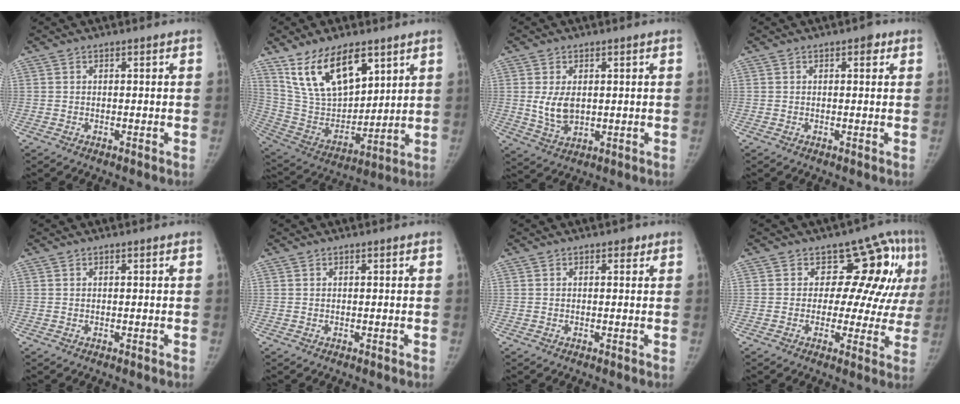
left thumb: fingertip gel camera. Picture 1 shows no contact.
{"total": 17.9, "force": [10.7, 8.9, 11.4], "torque": [-0.162, -0.048, 0.218]}
{"total": 5.9, "force": [0.7, 3.7, 4.5], "torque": [-0.078, -0.011, 0.022]}
{"total": 1.7, "force": [0.8, 0.9, 1.2], "torque": [-0.006, 0.001, 0.007]}
{"total": 0.0}
{"total": 0.0}
{"total": 1.1, "force": [0.6, 0.7, 0.5], "torque": [0.004, -0.001, 0.004]}
{"total": 12.8, "force": [3.8, 8.0, 9.2], "torque": [-0.045, -0.004, 0.038]}